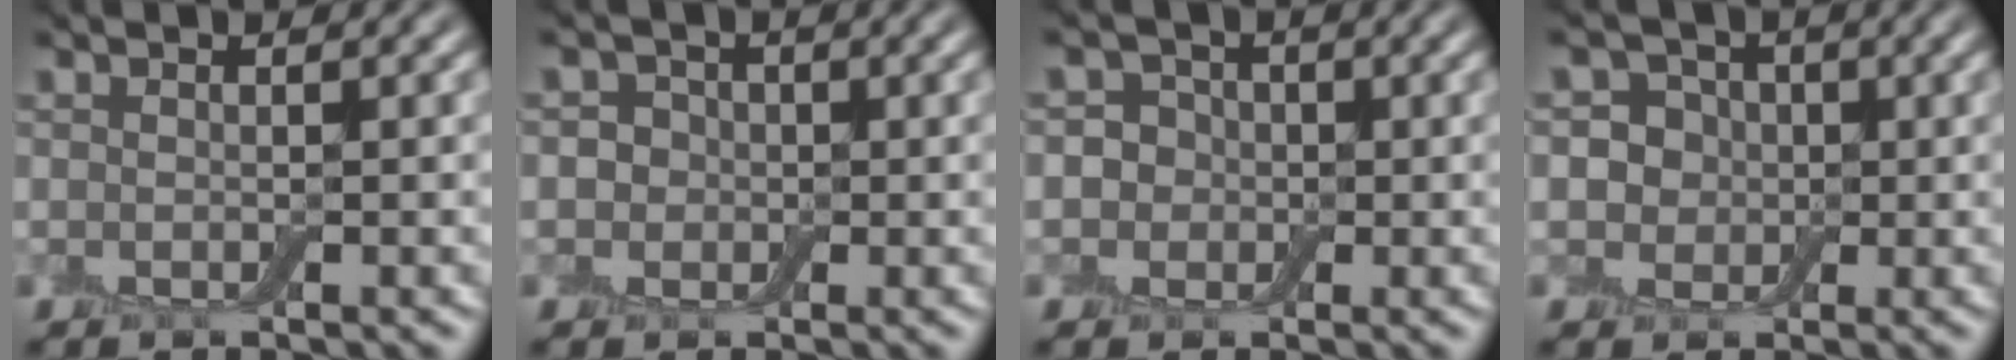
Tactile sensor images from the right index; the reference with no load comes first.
{"total": 3.0, "force": [0.5, 2.8, 1.0], "torque": [0.011, 0.017, -0.019]}
{"total": 3.7, "force": [0.3, 3.5, 1.1], "torque": [0.017, 0.023, -0.028]}
{"total": 4.5, "force": [1.0, 4.1, 1.6], "torque": [-0.010, 0.019, -0.008]}